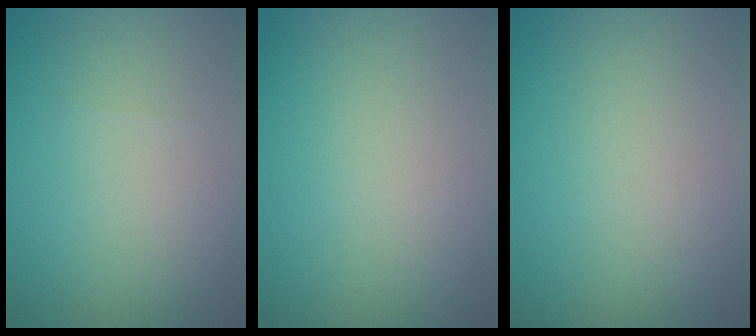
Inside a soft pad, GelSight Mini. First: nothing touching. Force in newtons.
{"total": 0.0}
{"total": 0.0}